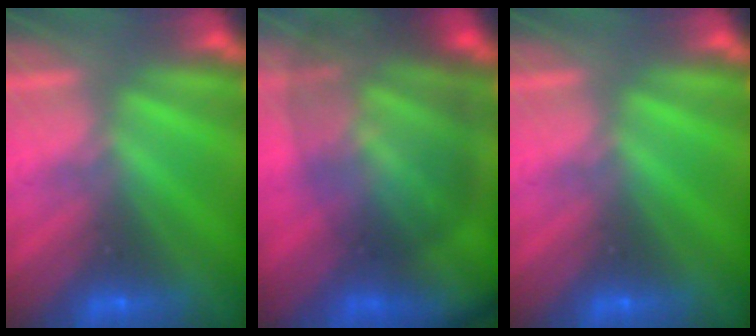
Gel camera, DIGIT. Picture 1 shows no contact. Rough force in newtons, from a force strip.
{"total": 10.7}
{"total": 0.0}